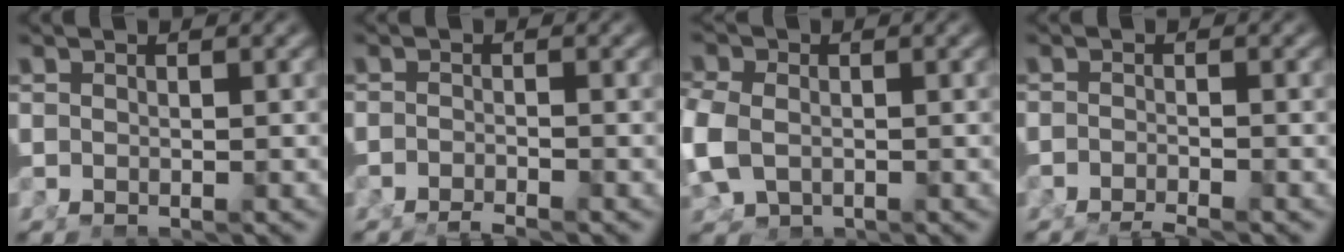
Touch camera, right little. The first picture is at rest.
{"total": 1.7, "force": [-1.6, -0.3, 0.5], "torque": [-0.006, -0.003, -0.030]}
{"total": 2.6, "force": [-0.4, 1.8, 1.8], "torque": [-0.059, -0.020, 0.009]}
{"total": 1.9, "force": [-1.8, -0.1, 0.6], "torque": [-0.008, -0.003, -0.033]}